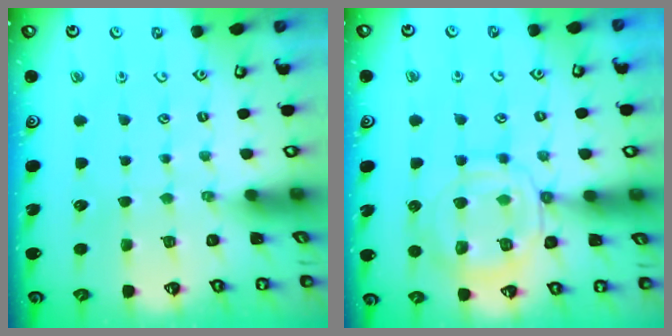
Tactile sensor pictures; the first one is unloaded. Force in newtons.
{"total": 11.8, "press": 11.7, "slide": 1.2}